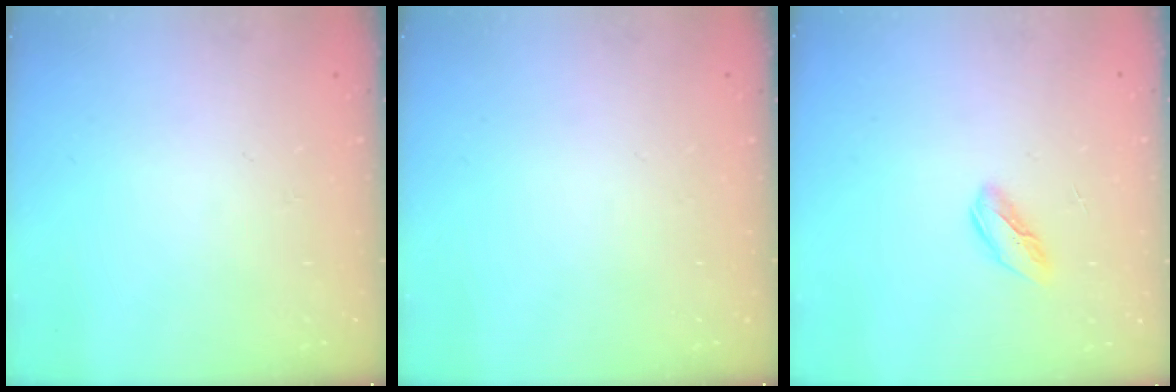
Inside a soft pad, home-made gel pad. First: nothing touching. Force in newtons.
{"total": 0.0}
{"total": 3.7, "press": 3.7, "slide": 0.3}